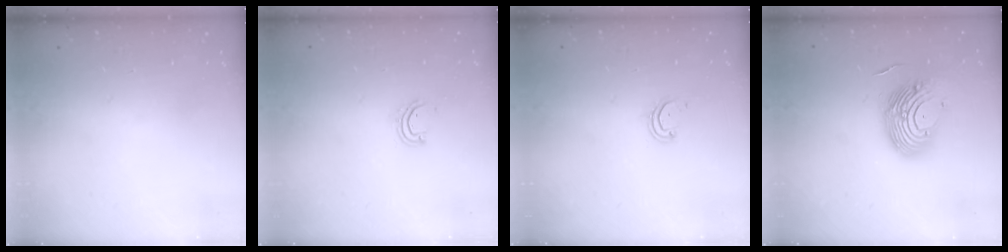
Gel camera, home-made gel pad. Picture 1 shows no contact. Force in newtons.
{"total": 4.0, "press": 4.0, "slide": 0.3}
{"total": 2.5, "press": 2.5, "slide": 0.2}
{"total": 13.3, "press": 12.8, "slide": 3.9}